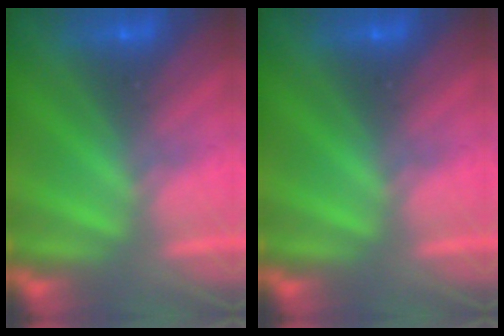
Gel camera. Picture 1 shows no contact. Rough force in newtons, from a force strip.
{"total": 0.0}